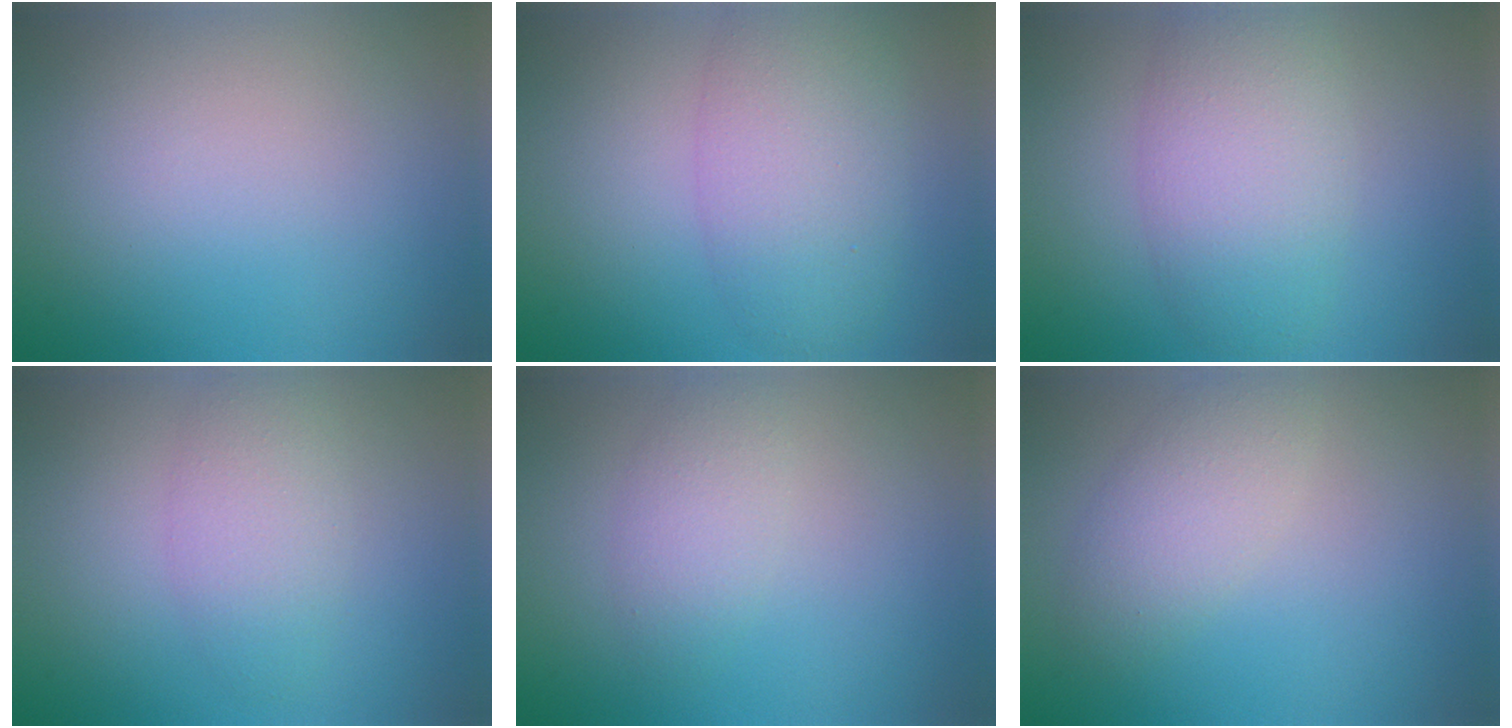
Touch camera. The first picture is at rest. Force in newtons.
{"total": 5.7, "press": 5.7, "slide": 0.2}
{"total": 5.8, "press": 5.8, "slide": 0.1}
{"total": 3.2, "press": 3.2, "slide": 0.1}
{"total": 2.2, "press": 2.2, "slide": 0.0}
{"total": 3.0, "press": 3.0, "slide": 0.2}